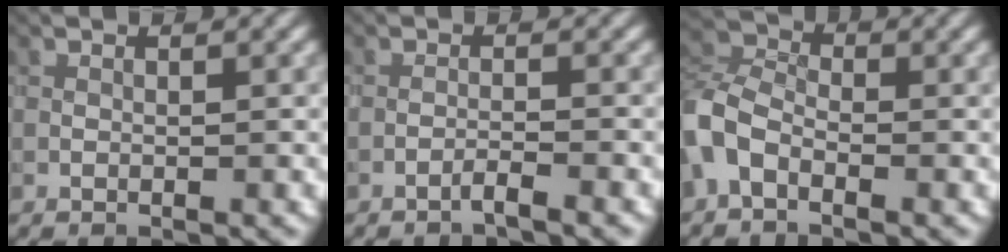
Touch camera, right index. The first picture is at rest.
{"total": 1.3, "force": [-1.0, 0.0, 0.8], "torque": [-0.011, 0.007, -0.025]}
{"total": 5.2, "force": [-2.2, 3.2, 3.4], "torque": [-0.082, 0.007, -0.063]}